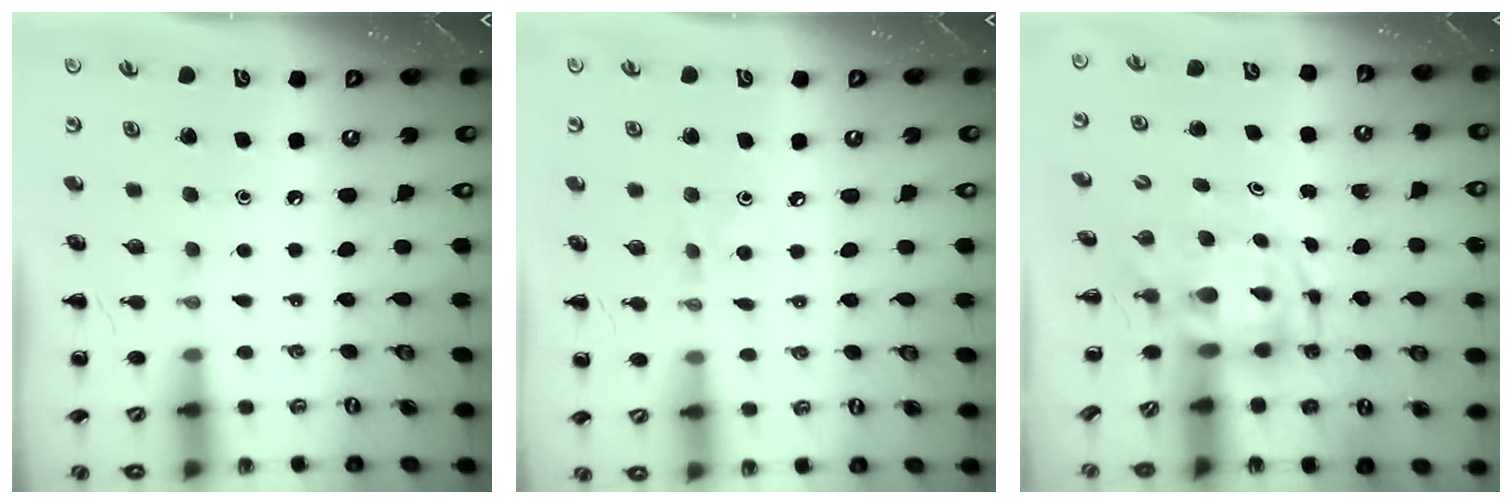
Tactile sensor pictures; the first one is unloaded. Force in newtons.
{"total": 3.4, "press": 3.2, "slide": 1.2}
{"total": 3.5, "press": 3.4, "slide": 0.8}